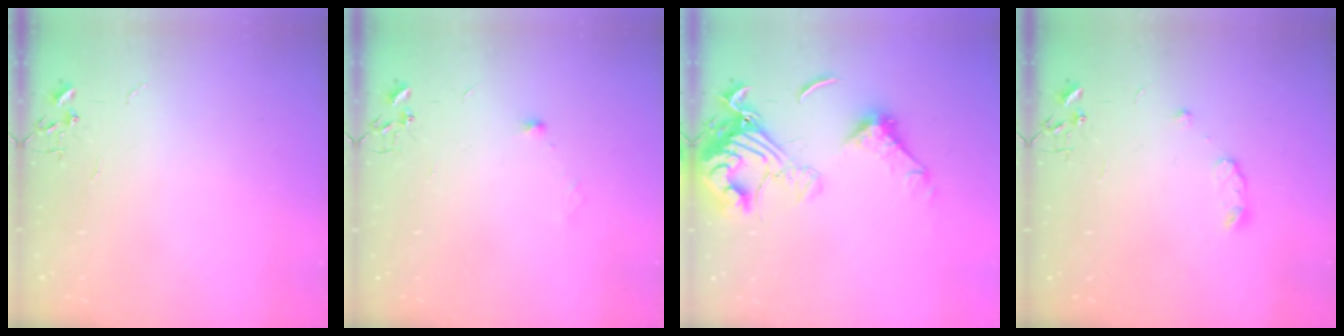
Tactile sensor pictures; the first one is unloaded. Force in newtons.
{"total": 4.5, "press": 4.4, "slide": 0.9}
{"total": 17.6, "press": 17.5, "slide": 2.0}
{"total": 6.7, "press": 6.7, "slide": 0.9}